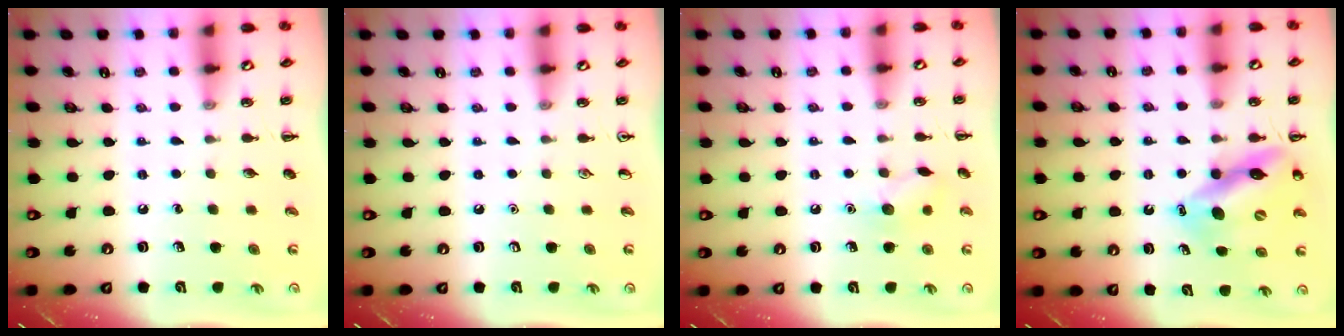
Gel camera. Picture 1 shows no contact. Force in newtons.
{"total": 0.0}
{"total": 7.8, "press": 7.7, "slide": 1.3}
{"total": 12.4, "press": 11.9, "slide": 3.5}